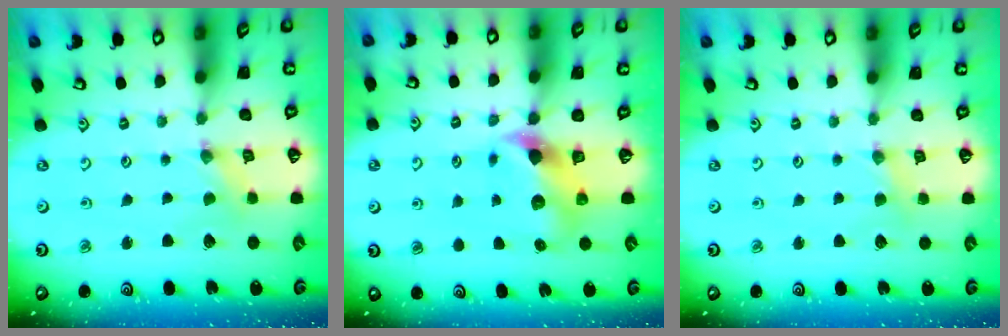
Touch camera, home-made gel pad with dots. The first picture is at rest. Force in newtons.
{"total": 8.2, "press": 8.1, "slide": 1.3}
{"total": 2.9, "press": 2.8, "slide": 0.6}